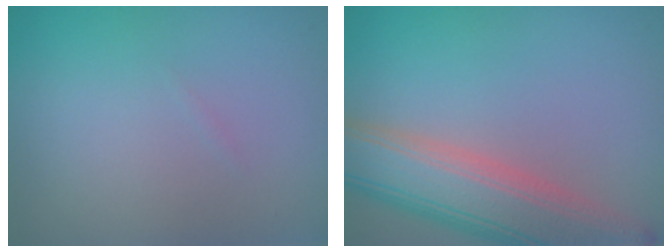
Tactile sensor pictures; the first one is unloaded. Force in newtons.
{"total": 8.6, "press": 8.6, "slide": 0.3}